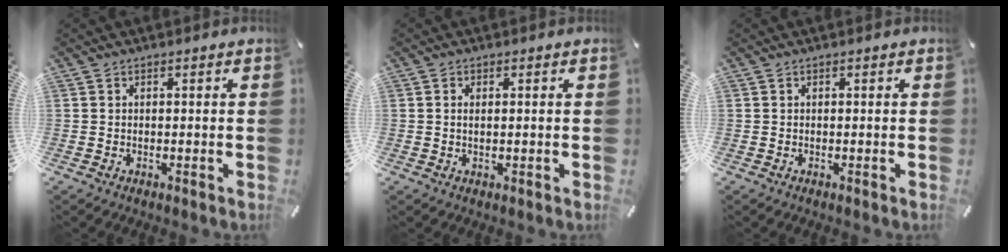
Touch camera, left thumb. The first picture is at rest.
{"total": 0.9, "force": [0.2, 0.5, 0.8], "torque": [-0.017, 0.002, 0.003]}
{"total": 0.0}